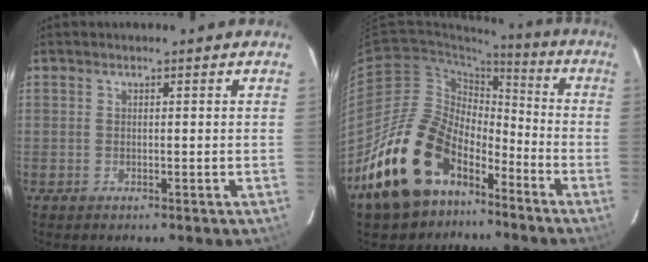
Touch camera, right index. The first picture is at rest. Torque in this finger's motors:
{"motor_torque": [1.01, -0.72, 1.05, 0.21]}